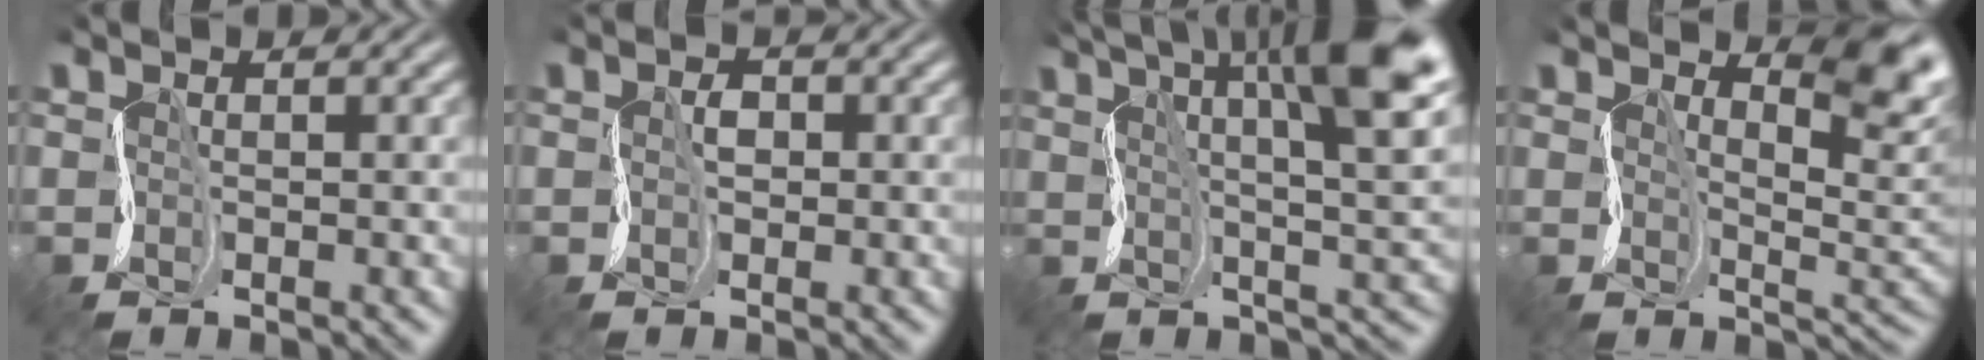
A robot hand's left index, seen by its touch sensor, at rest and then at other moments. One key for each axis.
{"total": 1.3, "fx": 0.0, "fy": 0.9, "fz": 1.0, "tx": -0.016, "ty": 0.004, "tz": -0.003}
{"total": 14.2, "fx": 6.1, "fy": 4.1, "fz": 12.1, "tx": -0.175, "ty": 0.022, "tz": 0.089}
{"total": 7.0, "fx": 4.3, "fy": 2.2, "fz": 5.0, "tx": -0.075, "ty": 0.002, "tz": 0.074}